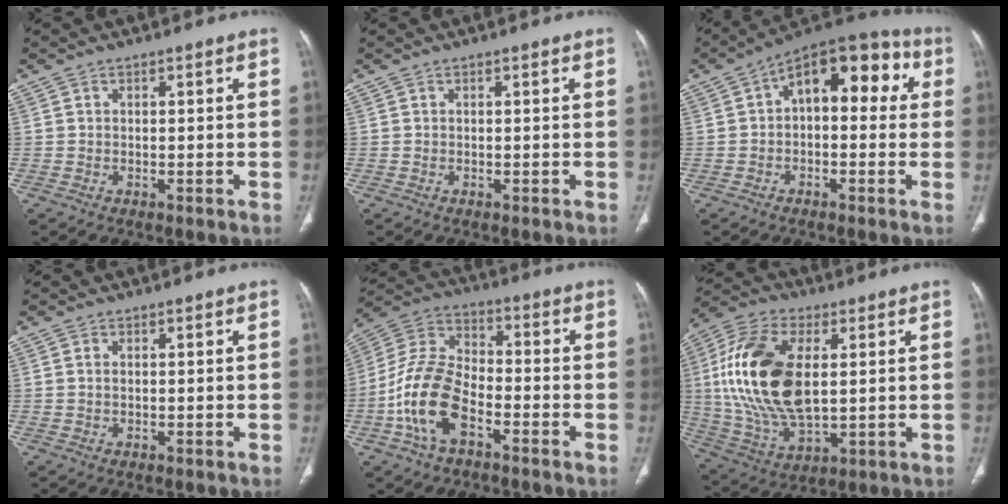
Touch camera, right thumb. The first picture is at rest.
{"total": 0.0}
{"total": 14.4, "force": [2.5, 8.1, 11.6], "torque": [-0.115, 0.047, 0.023]}
{"total": 0.6, "force": [0.2, 0.4, 0.5], "torque": [-0.017, 0.004, 0.005]}
{"total": 14.5, "force": [-5.5, 8.0, 10.8], "torque": [-0.219, 0.037, -0.109]}
{"total": 21.5, "force": [3.0, 11.5, 17.9], "torque": [-0.367, -0.009, 0.059]}